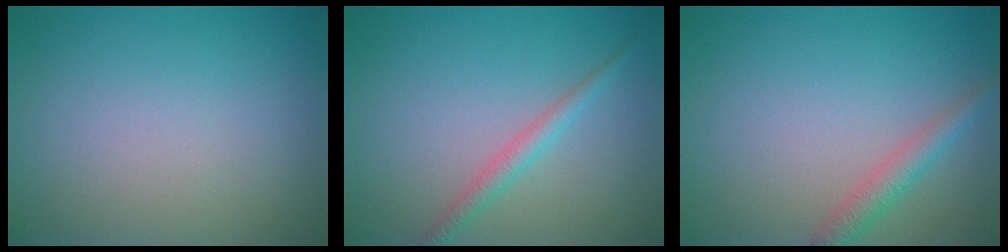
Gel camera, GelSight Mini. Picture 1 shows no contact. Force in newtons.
{"total": 2.0, "press": 2.0, "slide": 0.0}
{"total": 2.3, "press": 2.3, "slide": 0.1}